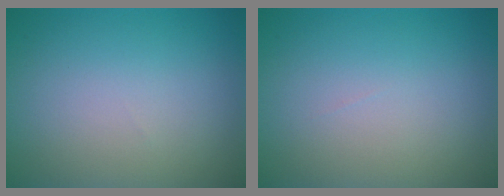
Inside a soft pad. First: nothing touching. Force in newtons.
{"total": 0.0}